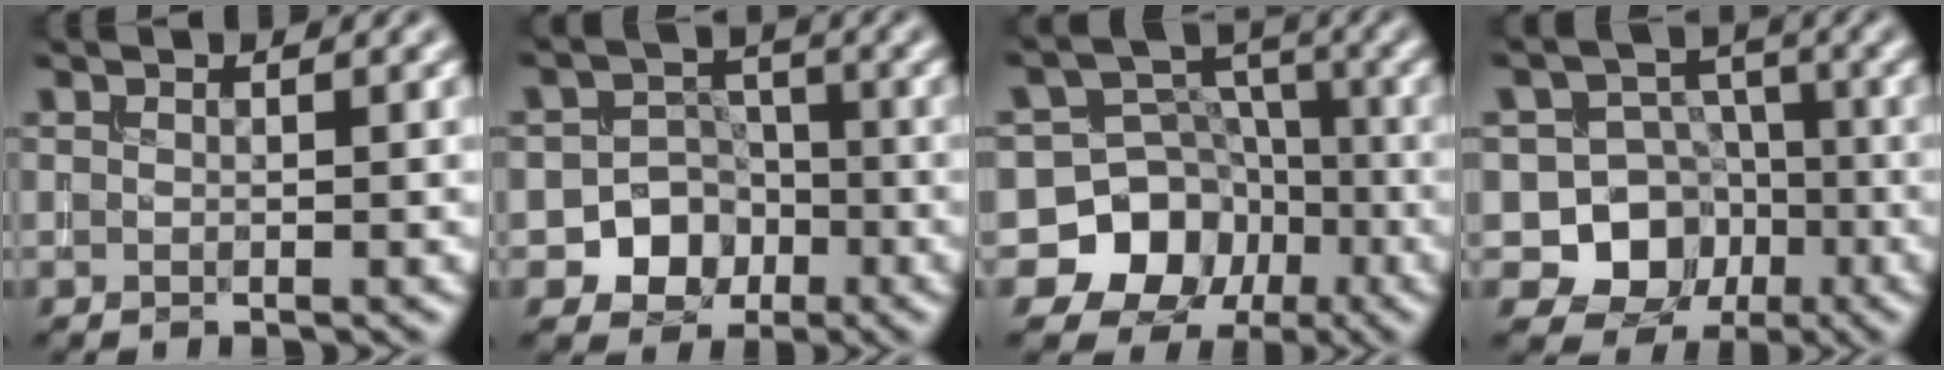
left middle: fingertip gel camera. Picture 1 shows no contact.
{"total": 5.4, "force": [-2.2, 4.7, 1.3], "torque": [0.010, 0.004, -0.057]}
{"total": 10.6, "force": [-4.6, 9.4, 2.2], "torque": [-0.034, 0.001, -0.104]}
{"total": 9.7, "force": [-3.2, 8.8, 2.6], "torque": [-0.027, 0.003, -0.077]}